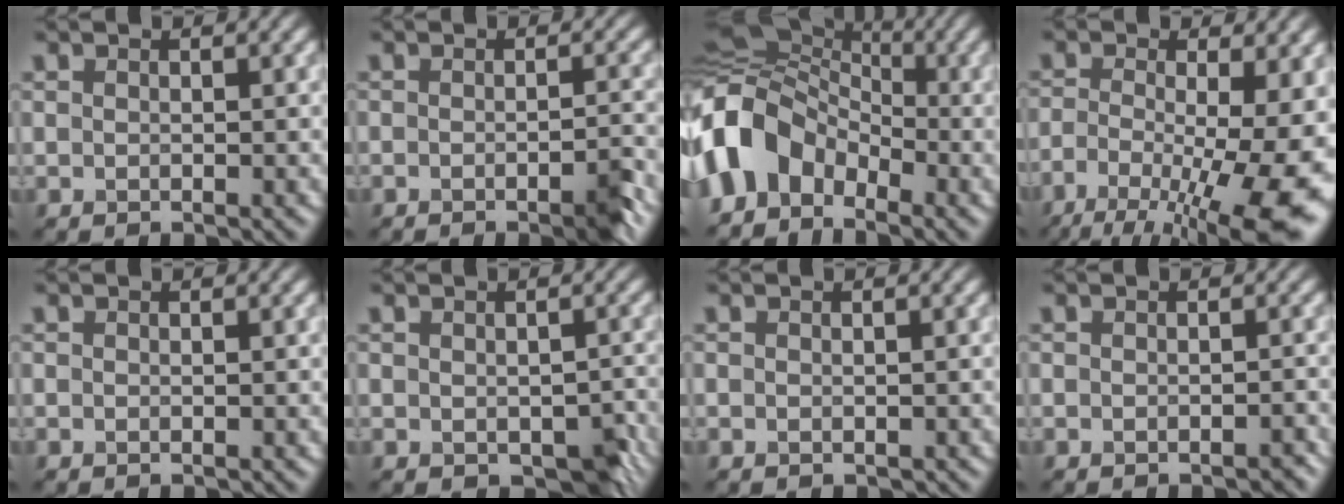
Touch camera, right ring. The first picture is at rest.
{"total": 2.5, "force": [-1.3, 0.5, 2.1], "torque": [-0.023, -0.001, -0.024]}
{"total": 8.3, "force": [-3.3, 6.1, 4.6], "torque": [-0.082, 0.014, -0.082]}
{"total": 13.4, "force": [-5.5, 4.6, 11.3], "torque": [-0.191, -0.024, -0.088]}
{"total": 0.0}
{"total": 3.0, "force": [-0.9, 1.8, 2.2], "torque": [-0.031, -0.013, -0.003]}
{"total": 0.5, "force": [-0.3, 0.4, 0.3], "torque": [-0.004, -0.005, -0.003]}
{"total": 0.8, "force": [-0.7, 0.1, 0.5], "torque": [-0.005, 0.002, -0.008]}